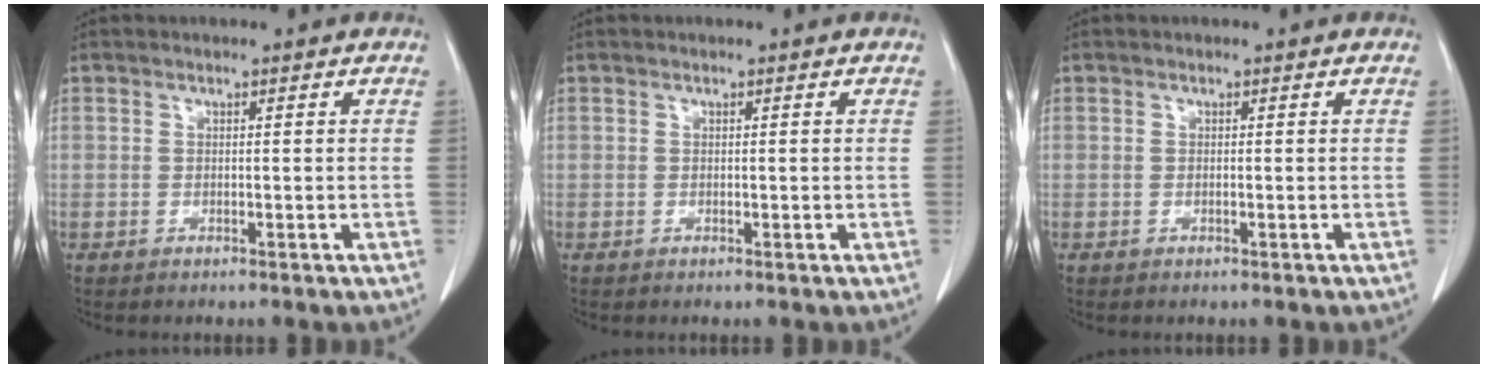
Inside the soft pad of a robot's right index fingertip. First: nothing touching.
{"total": 0.0}
{"total": 0.0}